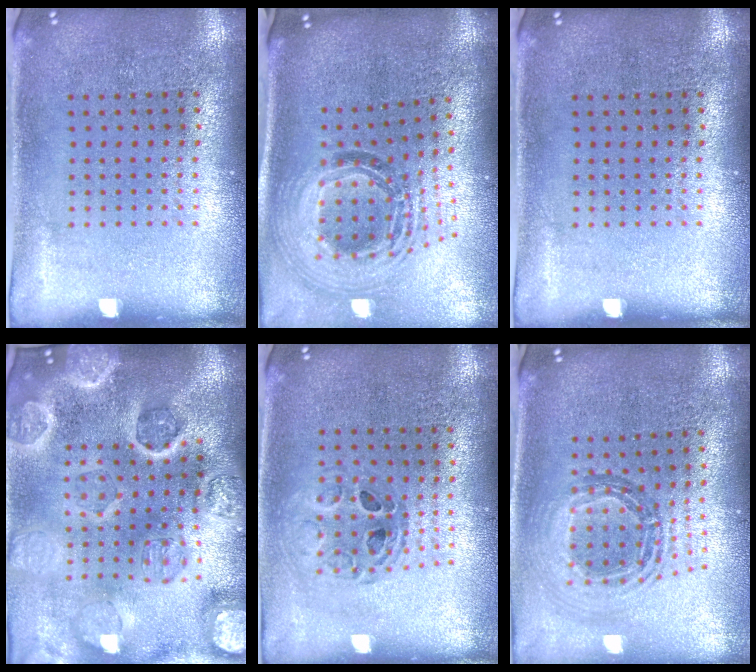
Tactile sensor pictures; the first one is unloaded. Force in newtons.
{"total": 1.9, "press": 1.5, "slide": 1.1}
{"total": 0.0}
{"total": 5.4, "press": 4.7, "slide": 2.8}
{"total": 0.8, "press": 0.8, "slide": 0.1}
{"total": 0.9, "press": 0.9, "slide": 0.2}